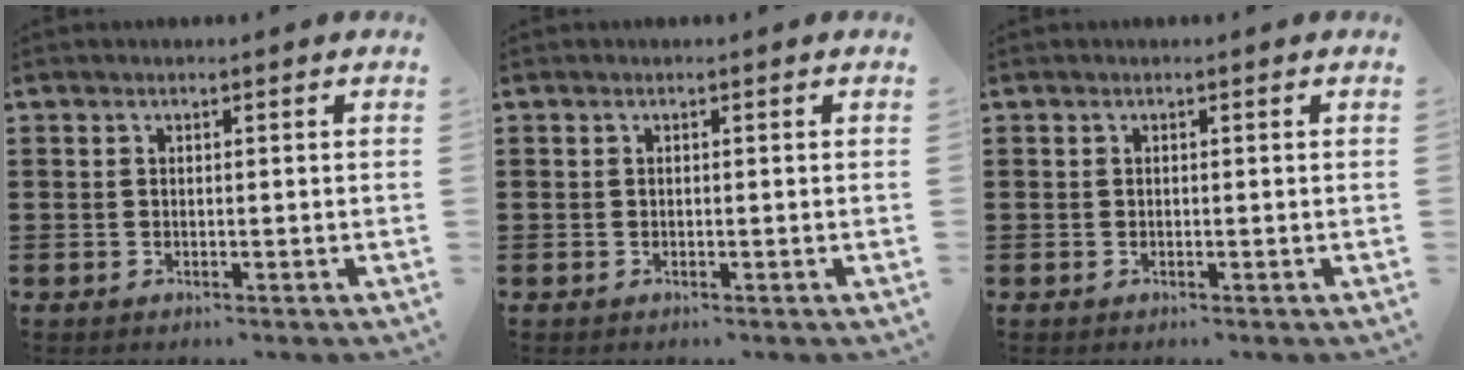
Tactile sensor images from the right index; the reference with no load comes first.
{"total": 0.0}
{"total": 0.0}